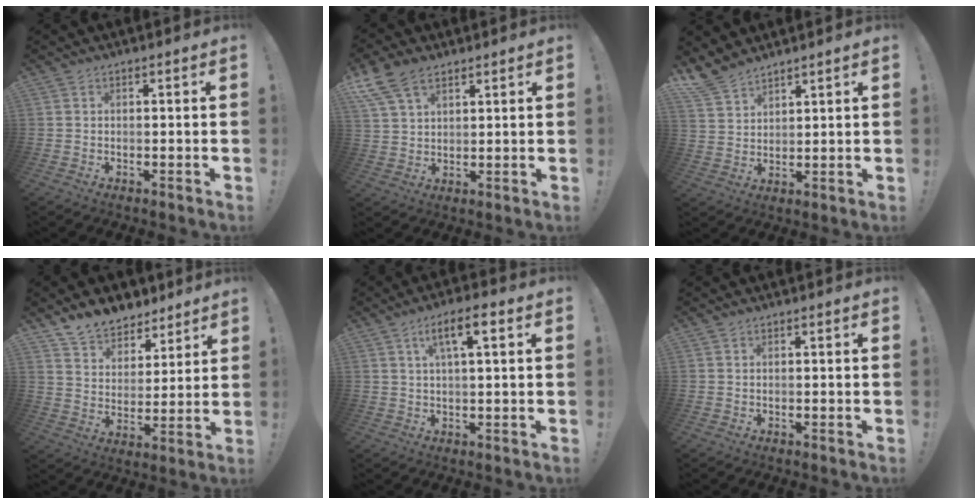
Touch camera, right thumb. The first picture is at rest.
{"total": 10.3, "force": [6.6, 6.0, 5.3], "torque": [-0.099, -0.020, 0.132]}
{"total": 7.3, "force": [6.3, 3.0, 2.1], "torque": [-0.047, -0.038, 0.125]}
{"total": 10.2, "force": [8.7, 5.0, 1.6], "torque": [-0.041, -0.070, 0.170]}
{"total": 7.2, "force": [2.7, 1.6, 6.5], "torque": [-0.108, 0.000, 0.039]}
{"total": 0.0}